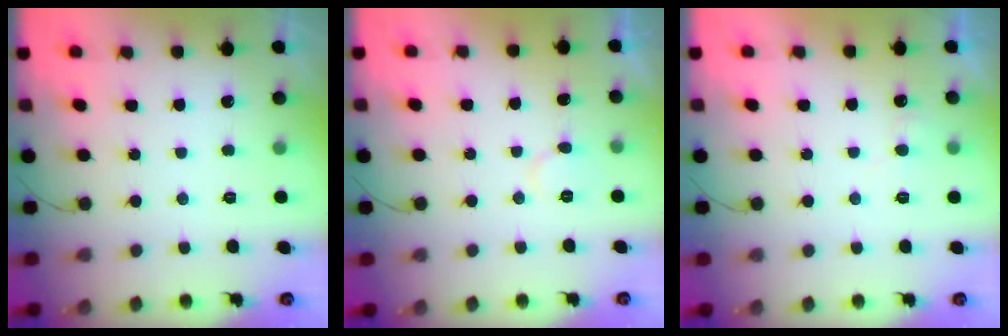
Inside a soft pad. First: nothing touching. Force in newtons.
{"total": 6.1, "press": 6.1, "slide": 0.5}
{"total": 4.7, "press": 4.7, "slide": 0.4}